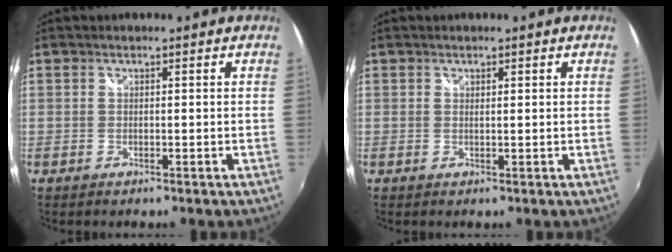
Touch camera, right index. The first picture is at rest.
{"total": 0.6, "force": [0.5, 0.1, 0.3], "torque": [-0.003, -0.001, 0.009]}